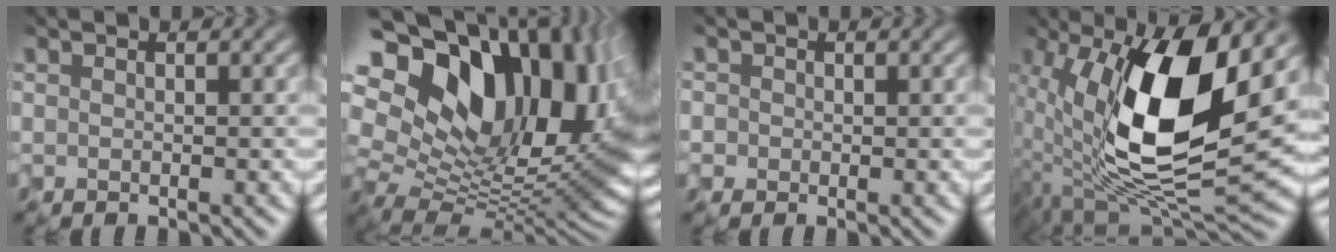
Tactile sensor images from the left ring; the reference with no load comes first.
{"total": 17.6, "force": [4.7, 11.8, 12.1], "torque": [-0.212, 0.016, 0.103]}
{"total": 1.0, "force": [-0.7, 0.3, -0.7], "torque": [0.006, -0.001, -0.002]}
{"total": 12.9, "force": [1.4, 5.2, 11.8], "torque": [-0.220, -0.026, 0.040]}